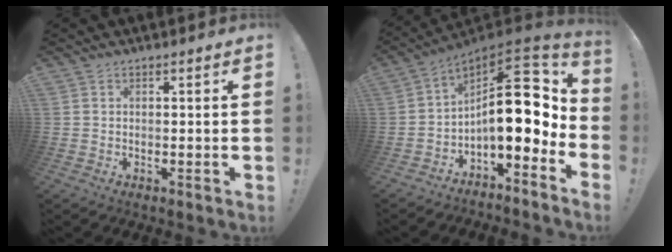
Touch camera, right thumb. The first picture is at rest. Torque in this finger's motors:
{"motor_torque": [2.28, 2.73, 1.36, -1.41, 0.15]}